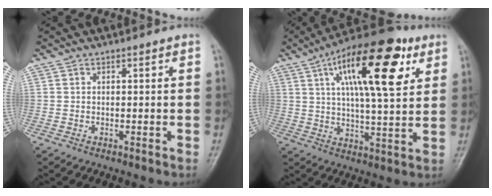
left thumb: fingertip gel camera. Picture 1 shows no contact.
{"total": 20.3, "force": [8.3, 7.1, 17.2], "torque": [-0.253, -0.012, 0.126]}